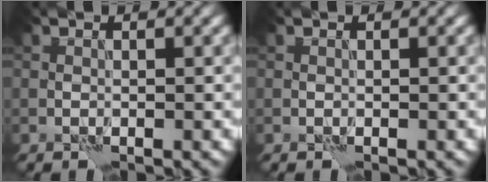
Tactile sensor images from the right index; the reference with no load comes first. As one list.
[{"total": 0.0}]